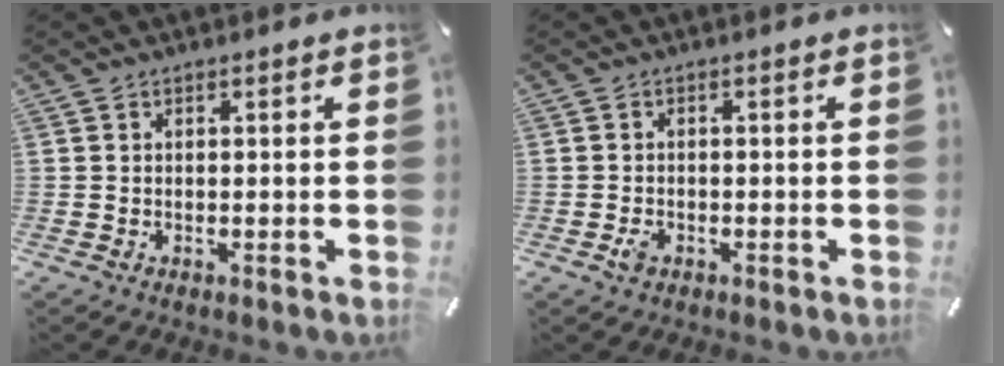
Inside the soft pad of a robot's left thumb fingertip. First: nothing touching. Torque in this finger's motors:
{"motor_torque": [0.08, 0.09, 0.03, -0.04, 0.00]}